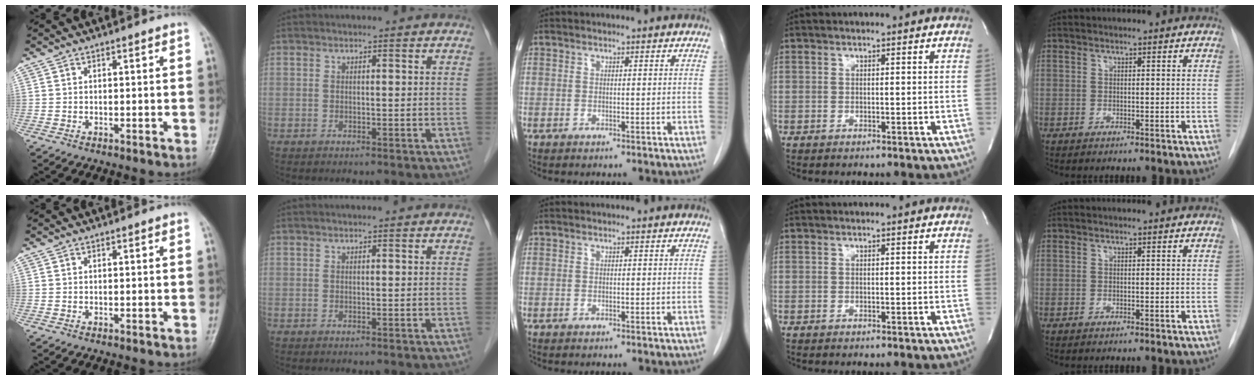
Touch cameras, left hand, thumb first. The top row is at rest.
{}